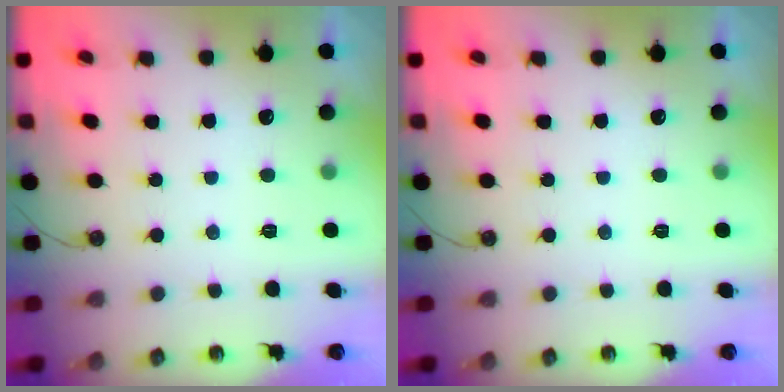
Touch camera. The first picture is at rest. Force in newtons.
{"total": 0.0}